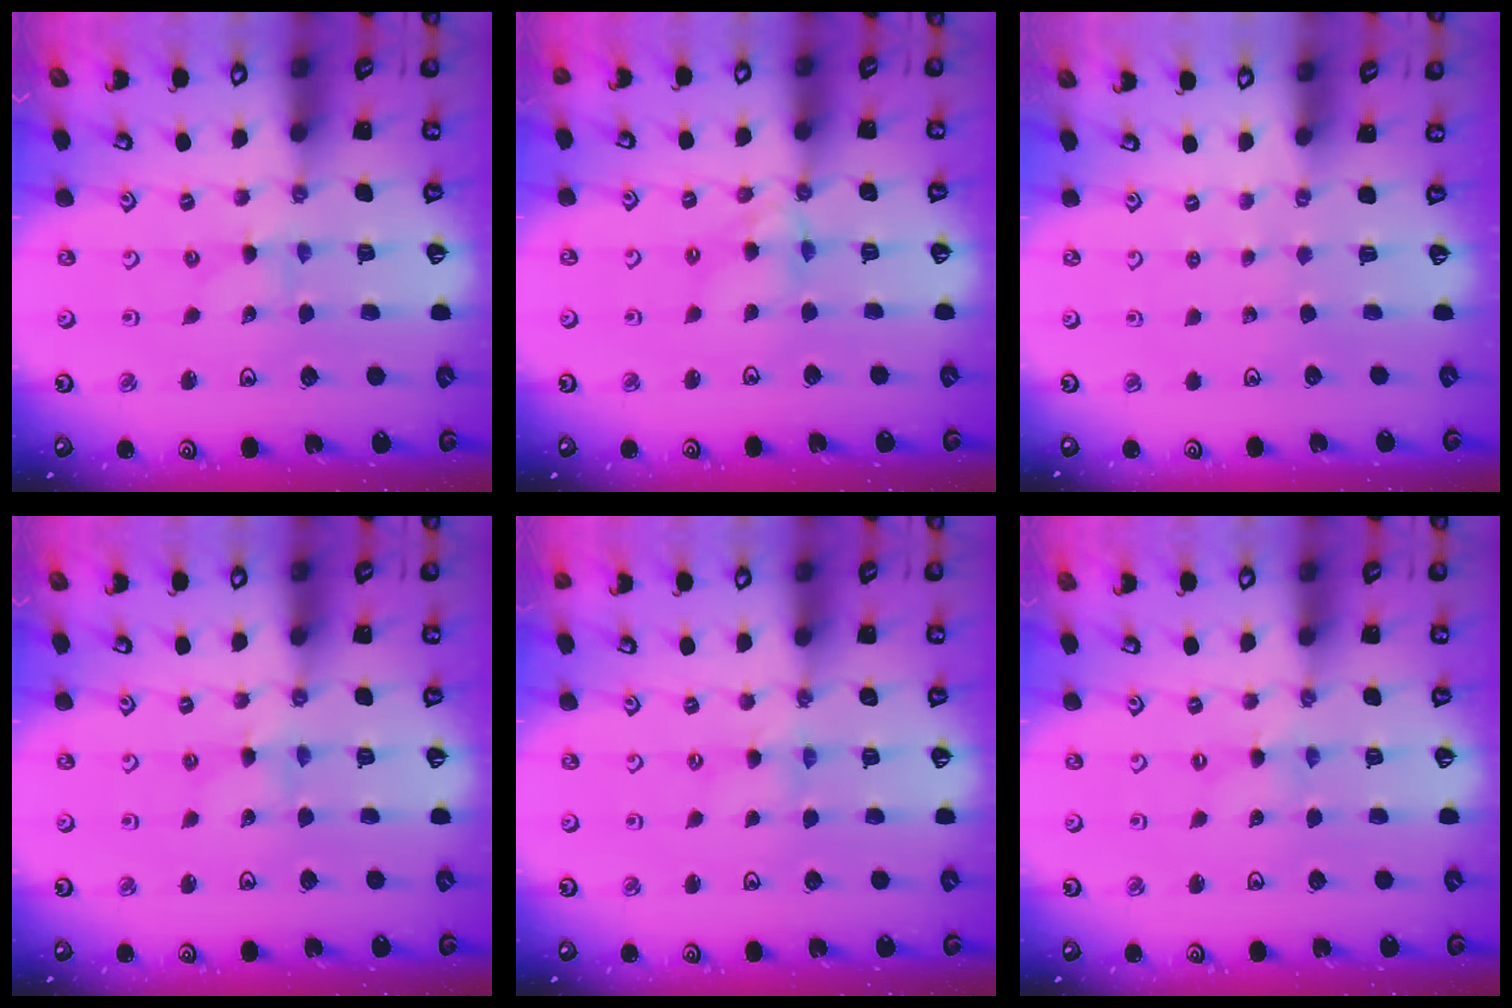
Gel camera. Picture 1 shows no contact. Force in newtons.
{"total": 7.2, "press": 7.2, "slide": 0.6}
{"total": 0.0}
{"total": 1.4, "press": 1.4, "slide": 0.2}
{"total": 0.0}
{"total": 0.0}